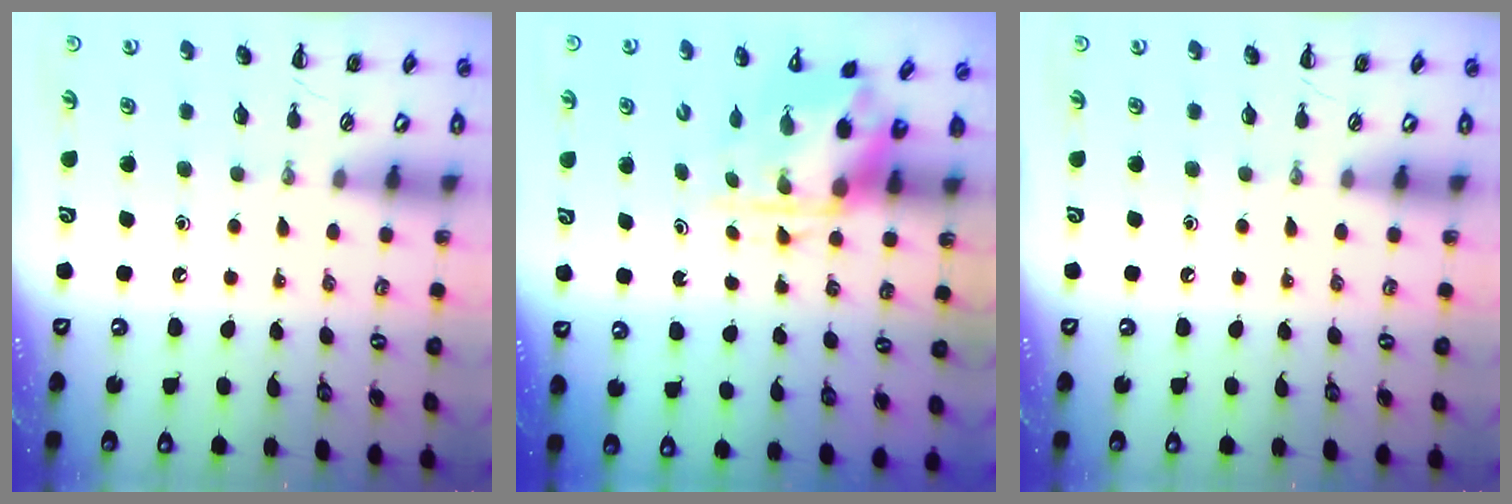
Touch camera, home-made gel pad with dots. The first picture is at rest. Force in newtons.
{"total": 3.8, "press": 3.7, "slide": 0.9}
{"total": 0.0}